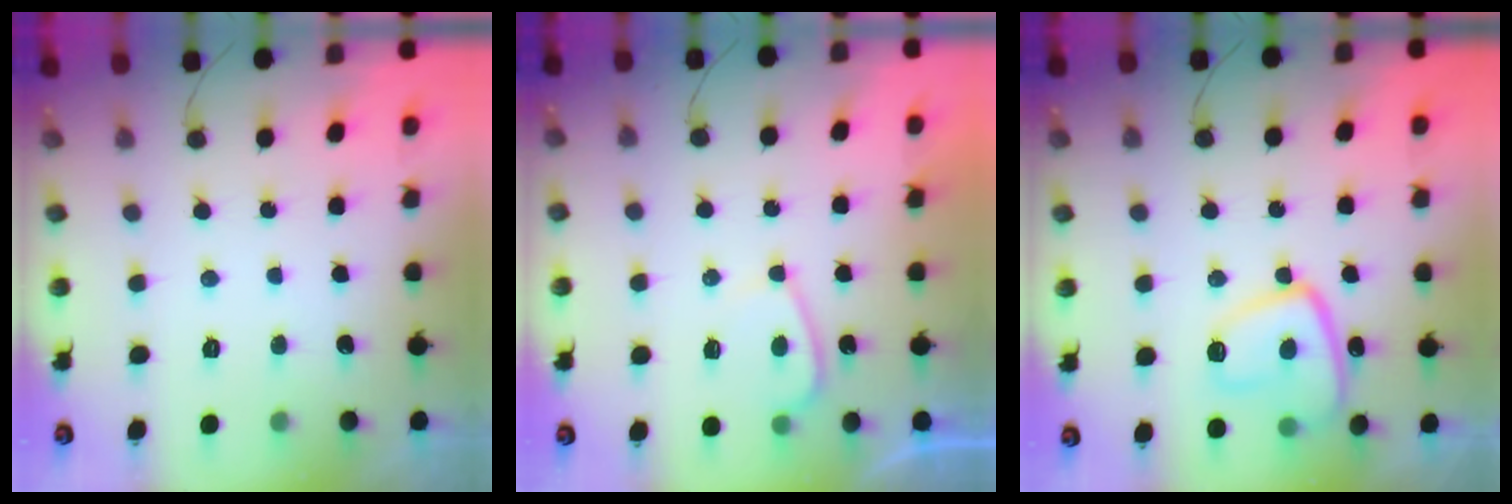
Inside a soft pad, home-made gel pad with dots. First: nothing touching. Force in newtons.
{"total": 3.5, "press": 3.4, "slide": 0.8}
{"total": 14.0, "press": 13.9, "slide": 1.3}